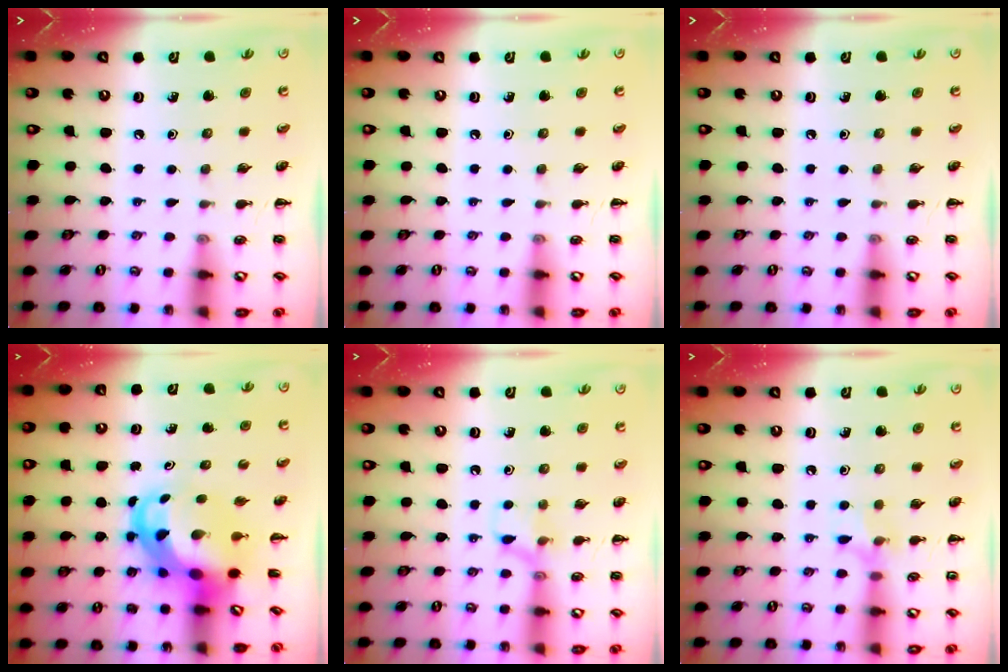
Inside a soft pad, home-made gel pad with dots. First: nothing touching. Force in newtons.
{"total": 0.0}
{"total": 0.0}
{"total": 6.1, "press": 5.9, "slide": 1.8}
{"total": 7.6, "press": 7.5, "slide": 1.1}
{"total": 7.1, "press": 7.0, "slide": 1.4}